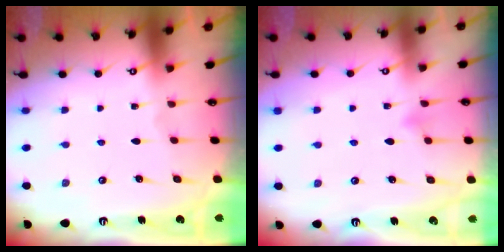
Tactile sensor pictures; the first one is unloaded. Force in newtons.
{"total": 5.1, "press": 5.1, "slide": 0.5}